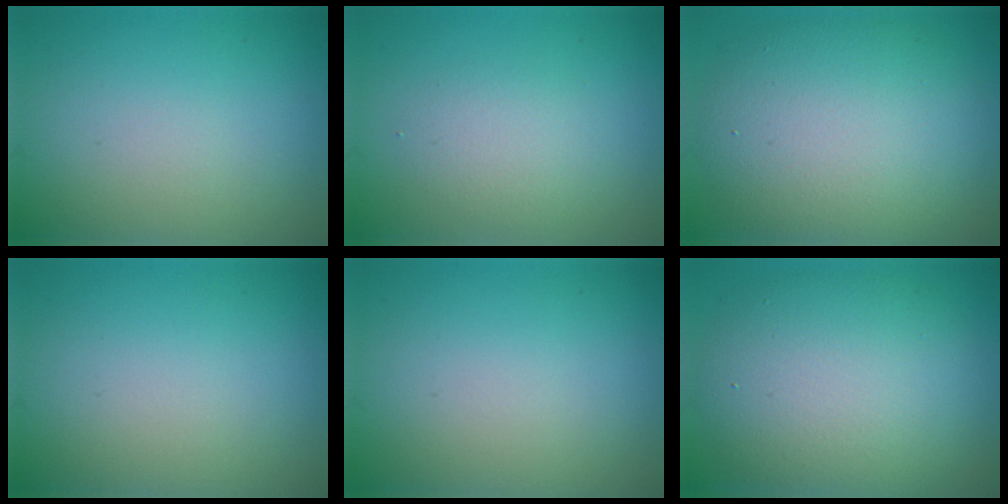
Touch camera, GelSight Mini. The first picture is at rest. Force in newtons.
{"total": 2.2, "press": 2.2, "slide": 0.2}
{"total": 9.8, "press": 9.8, "slide": 1.1}
{"total": 0.0}
{"total": 0.0}
{"total": 9.5, "press": 9.5, "slide": 0.4}